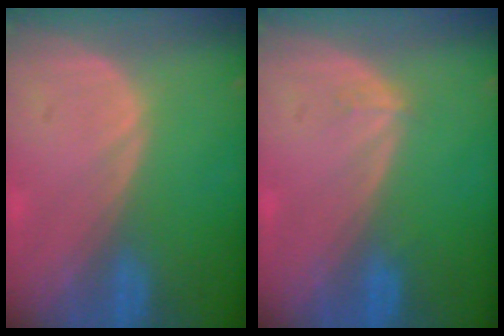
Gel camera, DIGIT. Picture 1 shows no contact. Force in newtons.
{"total": 0.9, "press": 0.8, "slide": 0.2}